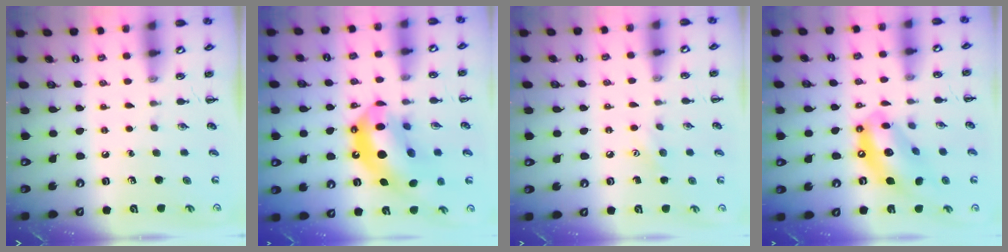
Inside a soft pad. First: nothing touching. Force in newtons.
{"total": 17.5, "press": 16.8, "slide": 4.9}
{"total": 6.5, "press": 6.3, "slide": 1.7}
{"total": 13.7, "press": 13.3, "slide": 3.5}